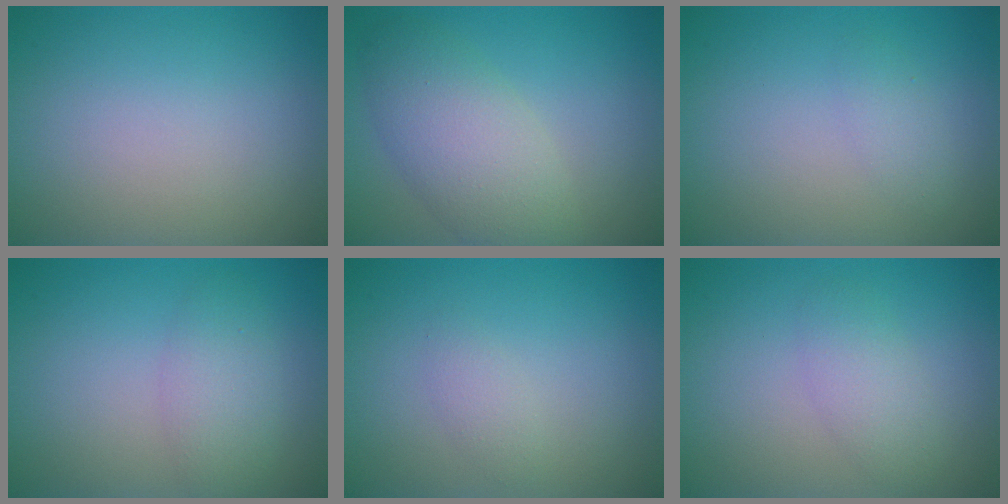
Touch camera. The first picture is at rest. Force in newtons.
{"total": 5.6, "press": 5.6, "slide": 0.3}
{"total": 1.2, "press": 1.2, "slide": 0.0}
{"total": 2.8, "press": 2.8, "slide": 0.2}
{"total": 1.1, "press": 1.1, "slide": 0.1}
{"total": 2.2, "press": 2.2, "slide": 0.1}